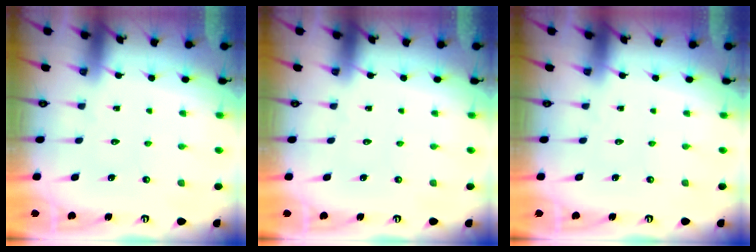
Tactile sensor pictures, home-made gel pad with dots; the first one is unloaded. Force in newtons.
{"total": 0.0}
{"total": 0.0}